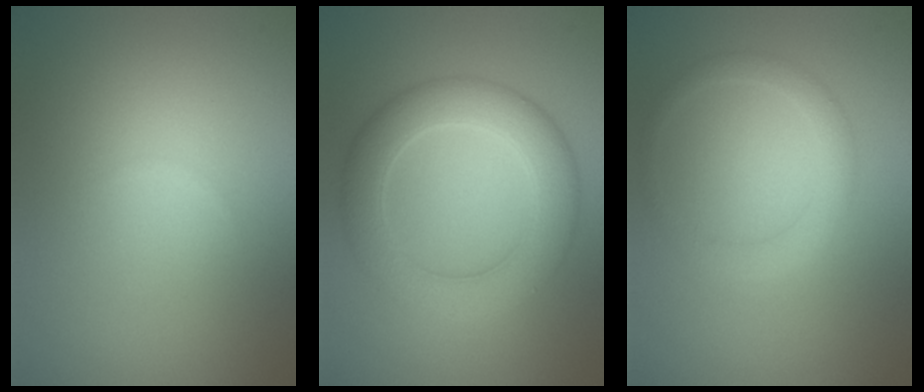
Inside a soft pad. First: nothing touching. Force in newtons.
{"total": 6.2, "press": 6.1, "slide": 0.5}
{"total": 2.0, "press": 2.0, "slide": 0.3}